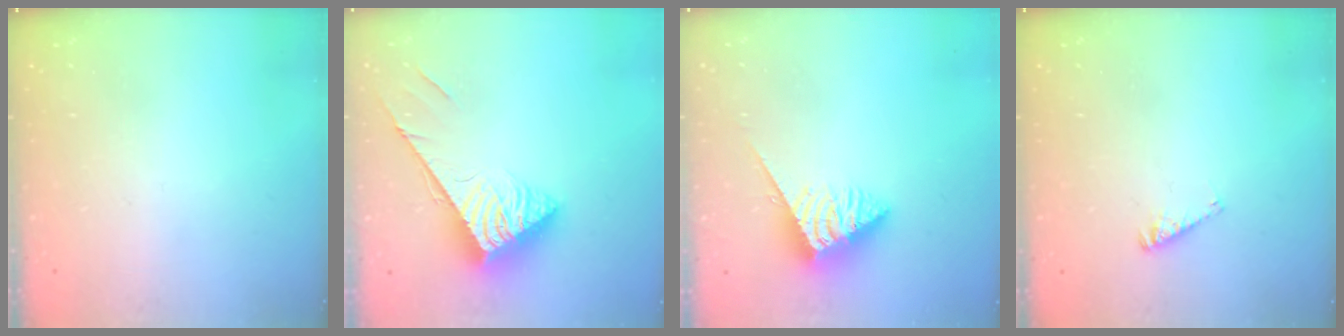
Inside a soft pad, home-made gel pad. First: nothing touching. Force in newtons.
{"total": 6.3, "press": 6.3, "slide": 0.4}
{"total": 7.1, "press": 7.0, "slide": 0.8}
{"total": 3.0, "press": 3.0, "slide": 0.3}